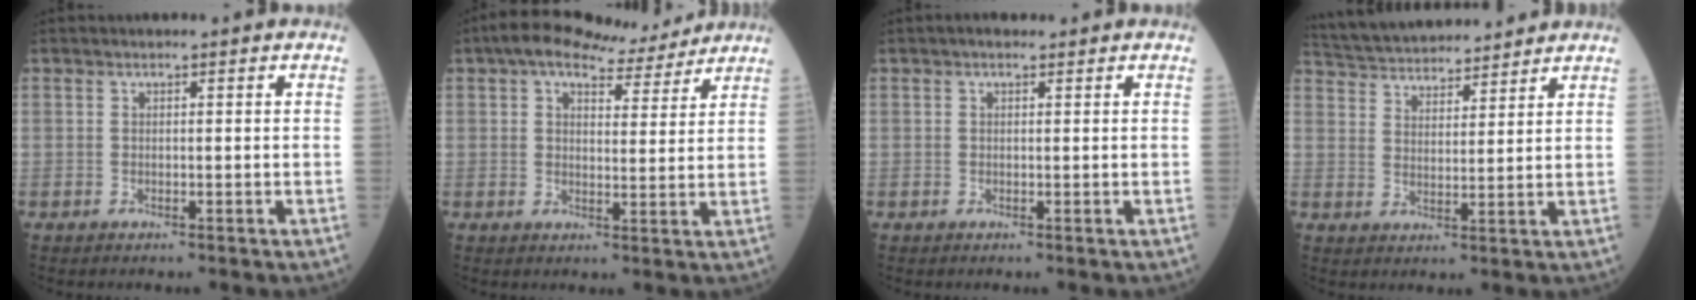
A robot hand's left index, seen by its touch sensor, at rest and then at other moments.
{"total": 9.3, "force": [7.9, 2.8, 4.0], "torque": [-0.062, 0.024, 0.108]}
{"total": 1.1, "force": [0.7, 0.4, 0.6], "torque": [-0.017, 0.008, 0.008]}
{"total": 15.7, "force": [14.7, 3.0, 4.7], "torque": [-0.092, 0.038, 0.237]}